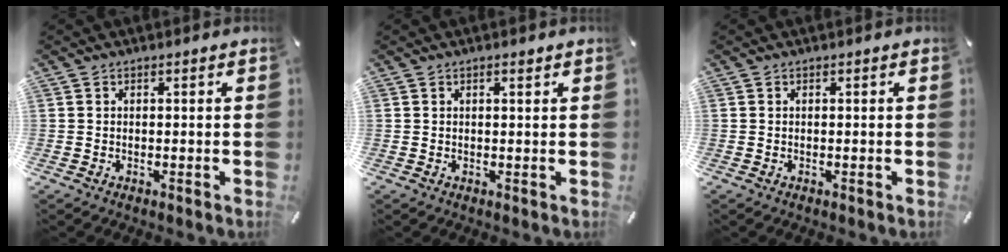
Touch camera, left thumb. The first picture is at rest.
{"total": 0.8, "force": [0.5, 0.1, 0.6], "torque": [-0.011, 0.000, 0.008]}
{"total": 0.0}